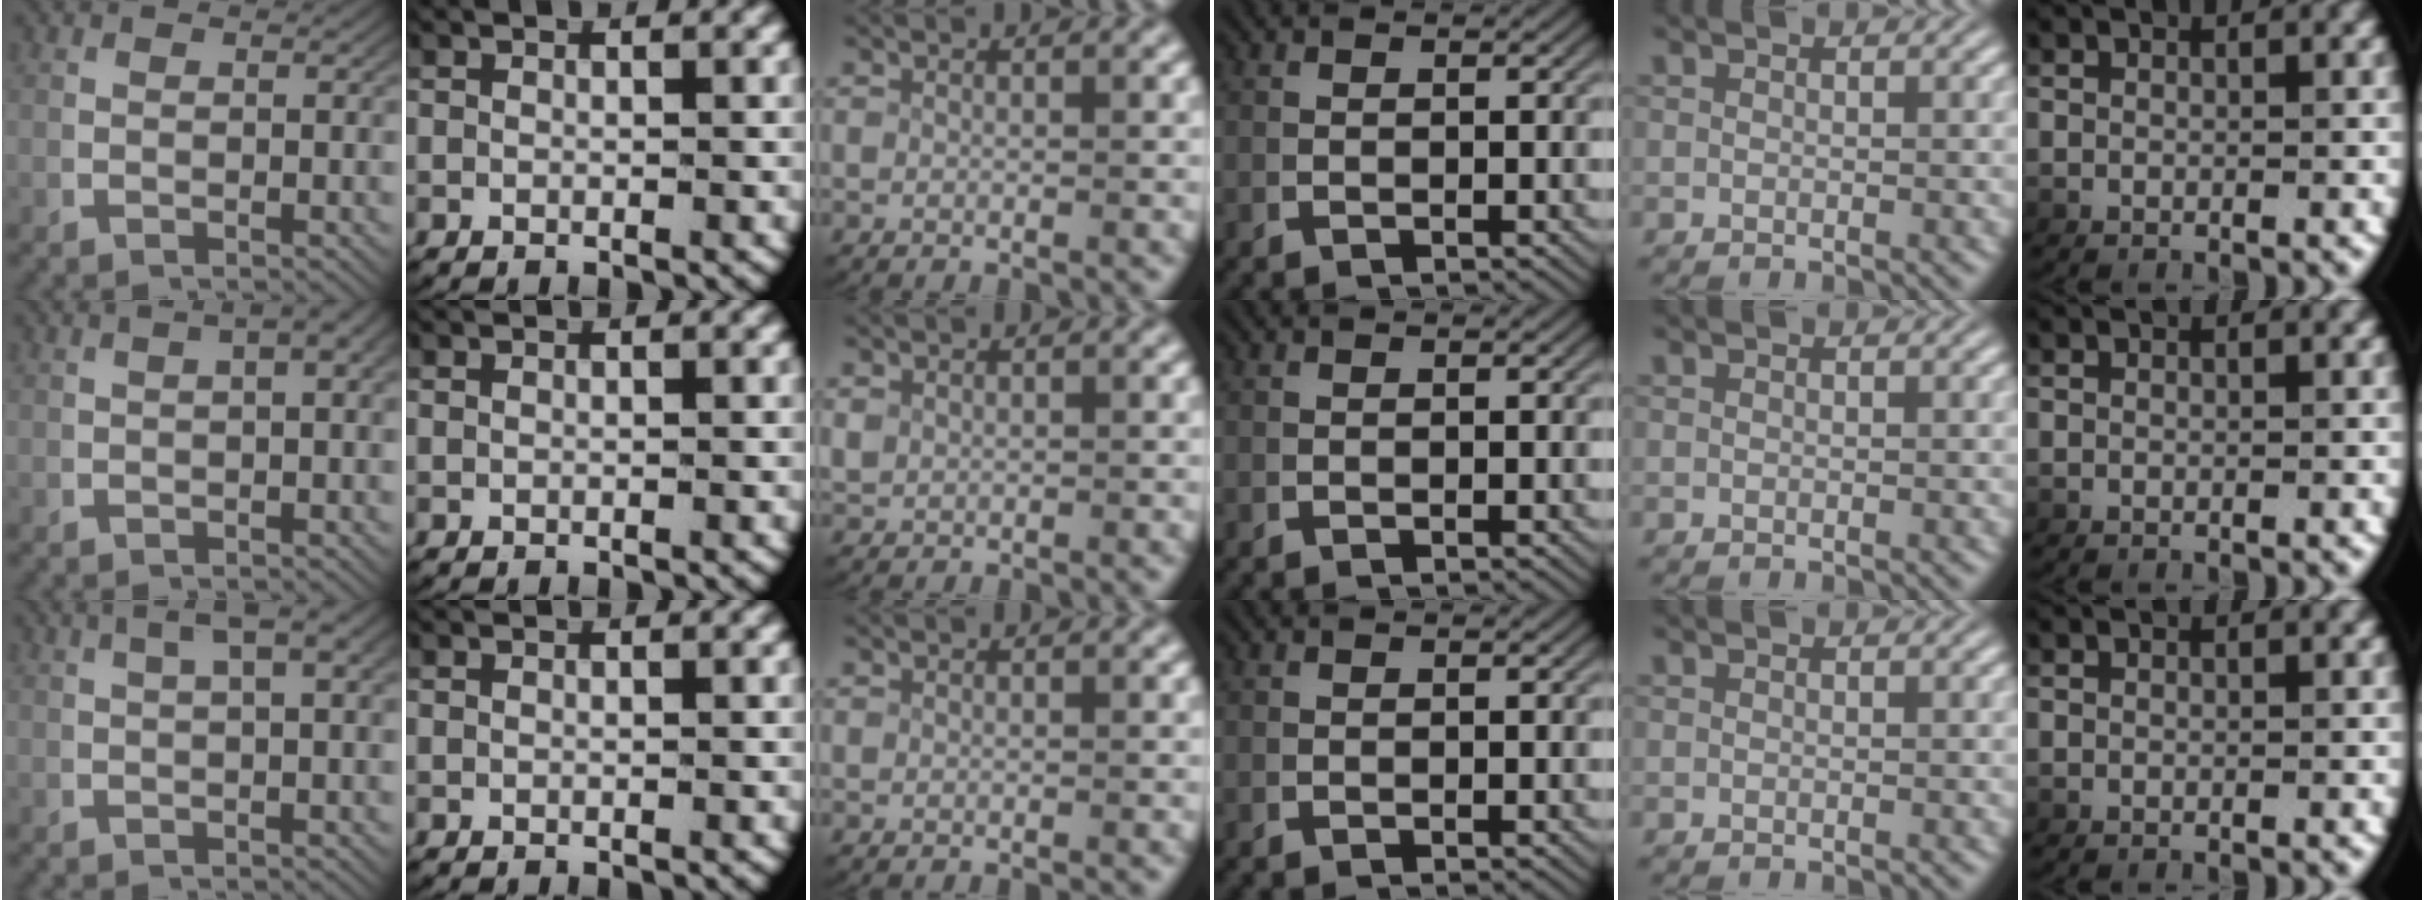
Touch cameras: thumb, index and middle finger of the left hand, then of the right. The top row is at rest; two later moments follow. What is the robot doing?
{"motion": "lift_and_place", "object": "router"}